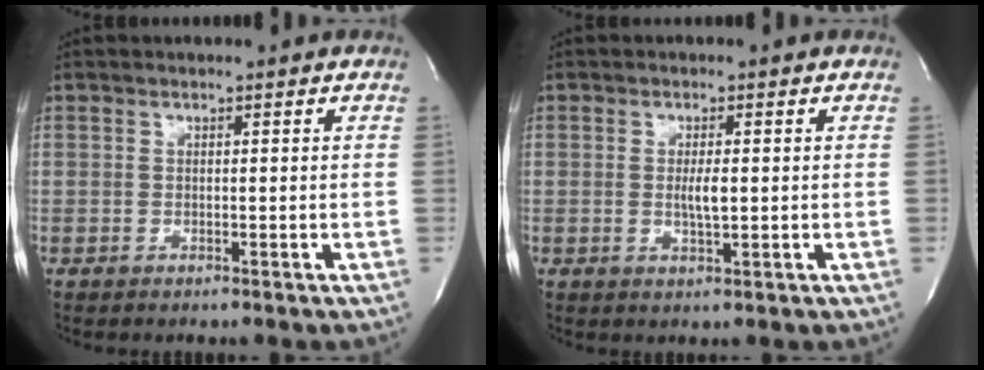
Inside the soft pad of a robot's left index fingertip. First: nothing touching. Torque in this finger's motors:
{"motor_torque": [0.39, -0.01, 0.21, 0.02]}